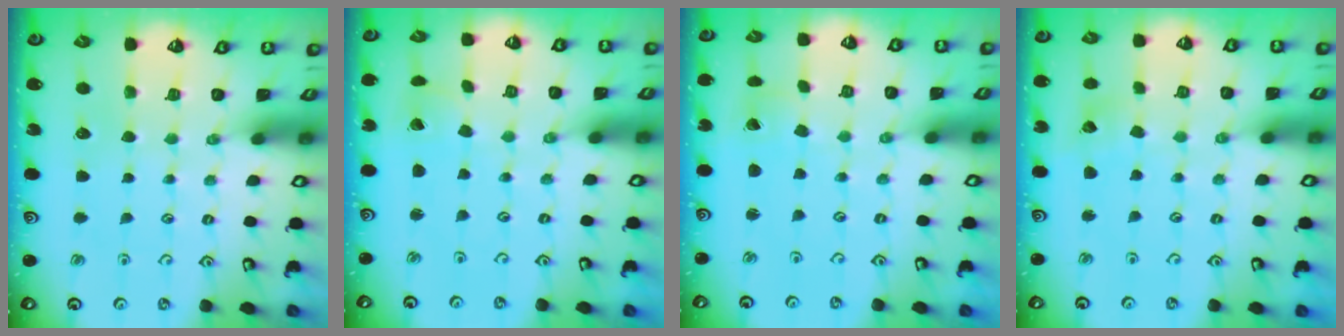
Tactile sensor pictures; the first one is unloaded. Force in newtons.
{"total": 2.1, "press": 2.1, "slide": 0.1}
{"total": 1.5, "press": 1.5, "slide": 0.1}
{"total": 4.5, "press": 4.4, "slide": 0.7}